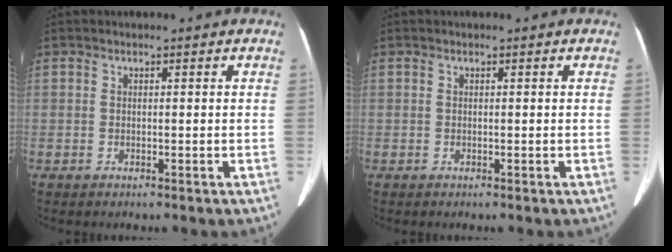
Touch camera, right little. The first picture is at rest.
{"total": 0.0}